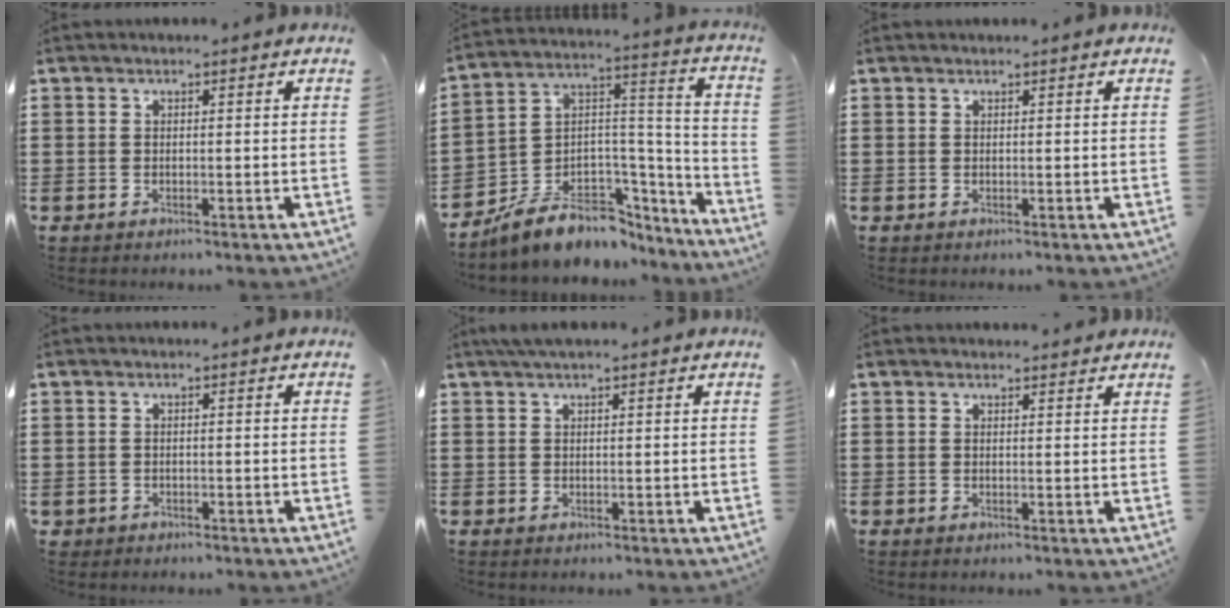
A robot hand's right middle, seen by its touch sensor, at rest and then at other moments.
{"total": 7.2, "force": [-5.7, 4.0, 1.8], "torque": [-0.047, 0.001, -0.108]}
{"total": 0.0}
{"total": 0.8, "force": [-0.6, 0.5, 0.0], "torque": [-0.003, 0.002, -0.015]}
{"total": 1.5, "force": [1.1, 0.2, 1.0], "torque": [-0.022, 0.004, 0.019]}
{"total": 0.8, "force": [0.8, 0.1, 0.1], "torque": [0.003, -0.002, 0.013]}